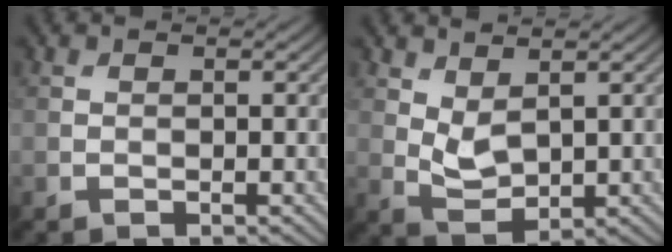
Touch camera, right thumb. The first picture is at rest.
{"total": 3.6, "force": [1.9, 1.8, 2.5], "torque": [-0.062, -0.006, 0.042]}